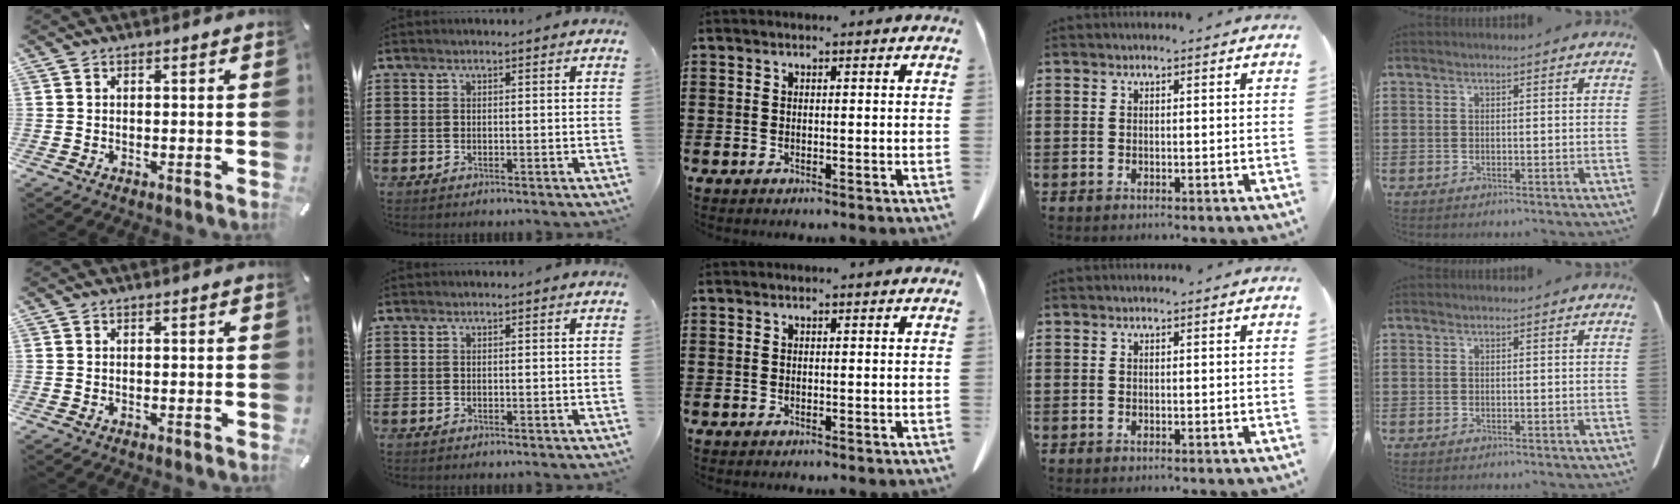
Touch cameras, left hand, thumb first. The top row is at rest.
{}